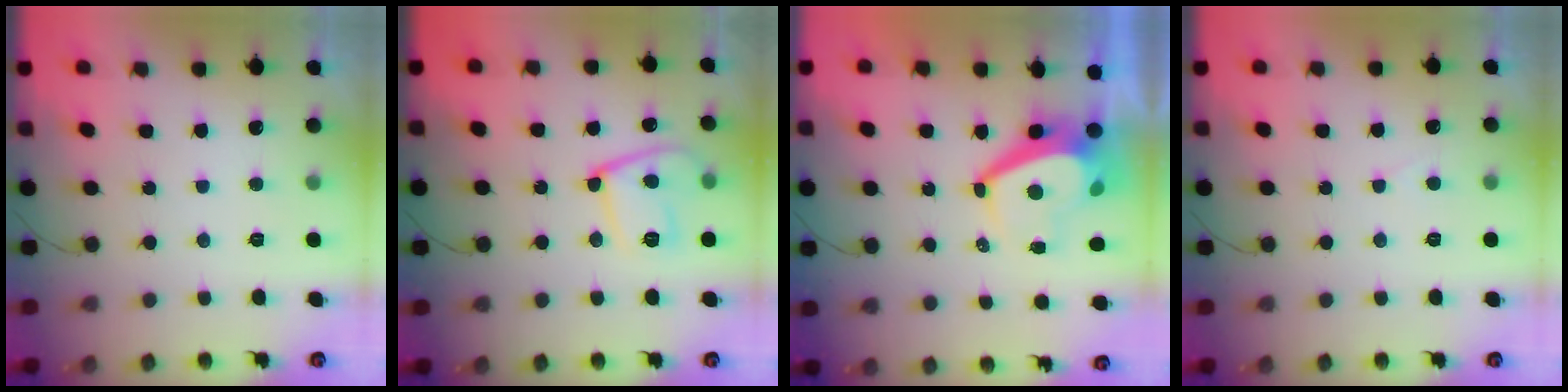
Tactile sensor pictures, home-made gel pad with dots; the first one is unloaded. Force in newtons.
{"total": 14.1, "press": 14.1, "slide": 1.3}
{"total": 5.9, "press": 5.8, "slide": 0.7}
{"total": 1.9, "press": 1.9, "slide": 0.2}